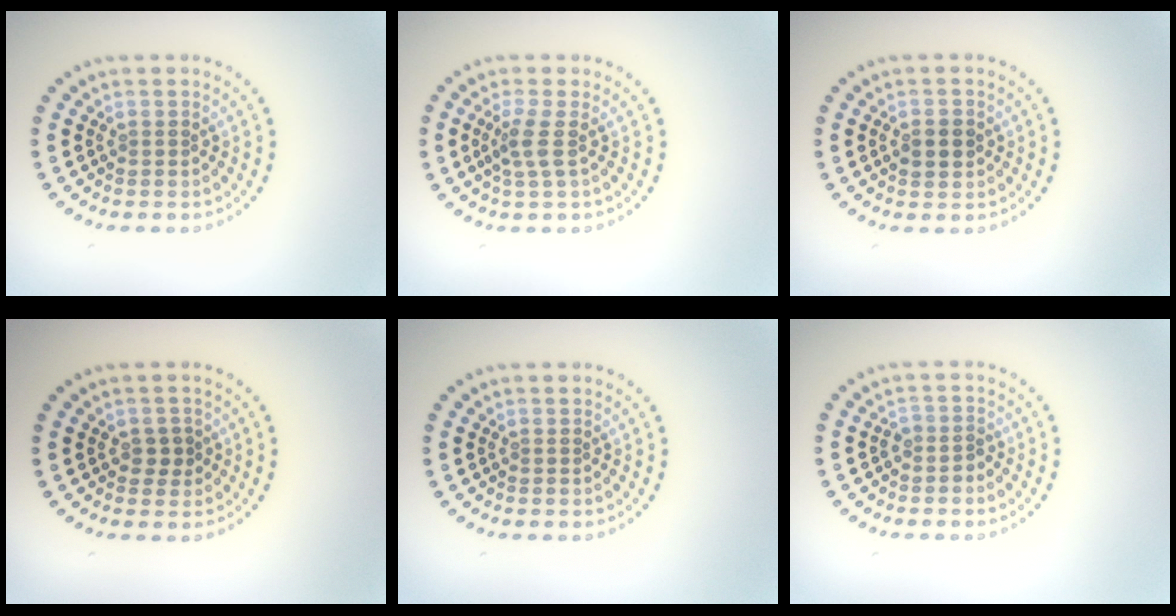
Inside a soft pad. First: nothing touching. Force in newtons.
{"total": 2.0, "press": 1.5, "slide": 1.3}
{"total": 1.9, "press": 1.9, "slide": 0.2}
{"total": 1.6, "press": 1.5, "slide": 0.6}
{"total": 0.0}
{"total": 1.3, "press": 1.0, "slide": 0.7}